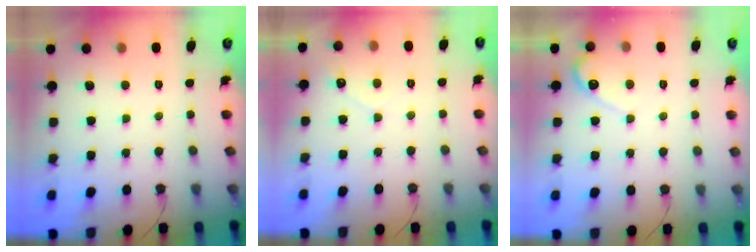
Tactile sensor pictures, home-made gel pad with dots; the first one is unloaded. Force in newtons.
{"total": 2.9, "press": 2.9, "slide": 0.1}
{"total": 4.0, "press": 4.0, "slide": 0.4}